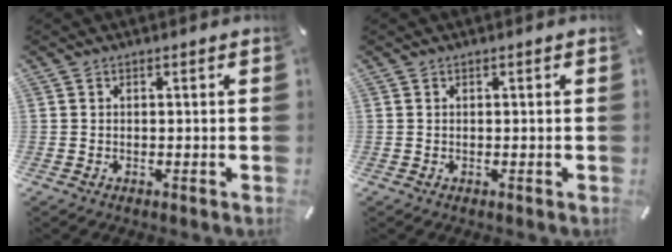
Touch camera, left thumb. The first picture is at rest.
{"total": 0.0}